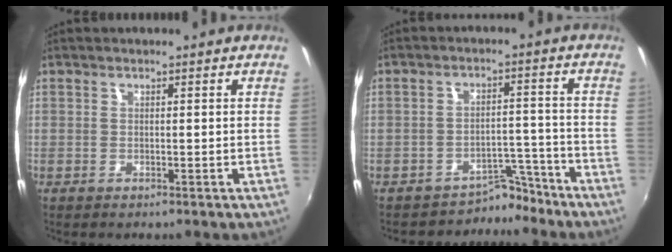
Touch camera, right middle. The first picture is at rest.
{"total": 5.8, "force": [-5.1, 2.7, -0.1], "torque": [0.007, 0.027, -0.074]}